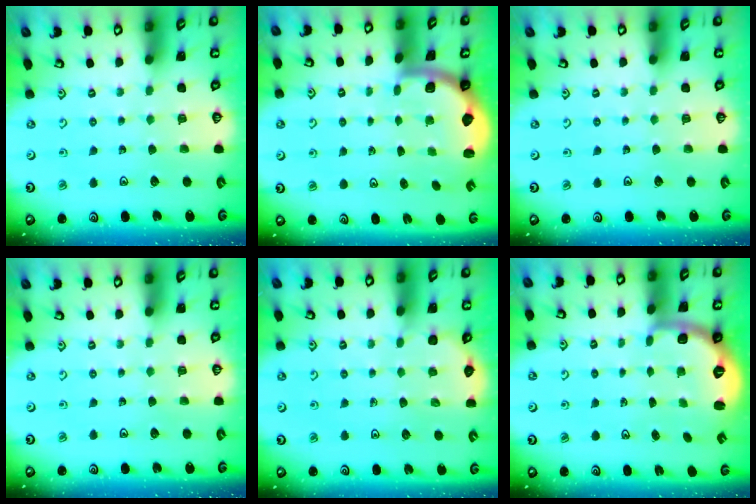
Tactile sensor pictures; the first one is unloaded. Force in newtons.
{"total": 2.0, "press": 1.9, "slide": 0.5}
{"total": 0.0}
{"total": 0.0}
{"total": 2.0, "press": 2.0, "slide": 0.2}
{"total": 2.7, "press": 1.6, "slide": 2.2}